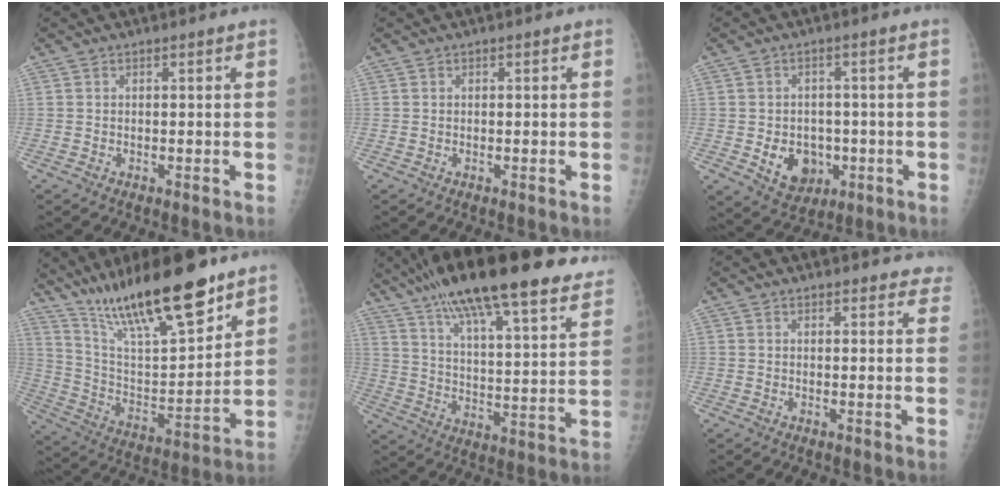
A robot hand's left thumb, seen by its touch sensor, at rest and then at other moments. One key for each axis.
{"total": 0.0}
{"total": 7.6, "fx": -1.7, "fy": 6.2, "fz": 4.2, "tx": -0.033, "ty": 0.003, "tz": -0.011}
{"total": 24.4, "fx": 17.4, "fy": 5.8, "fz": 16.2, "tx": -0.254, "ty": -0.067, "tz": 0.307}
{"total": 32.3, "fx": 23.4, "fy": 7.9, "fz": 20.9, "tx": -0.310, "ty": -0.037, "tz": 0.335}
{"total": 6.6, "fx": 6.0, "fy": 2.2, "fz": 1.4, "tx": 0.026, "ty": -0.020, "tz": 0.050}